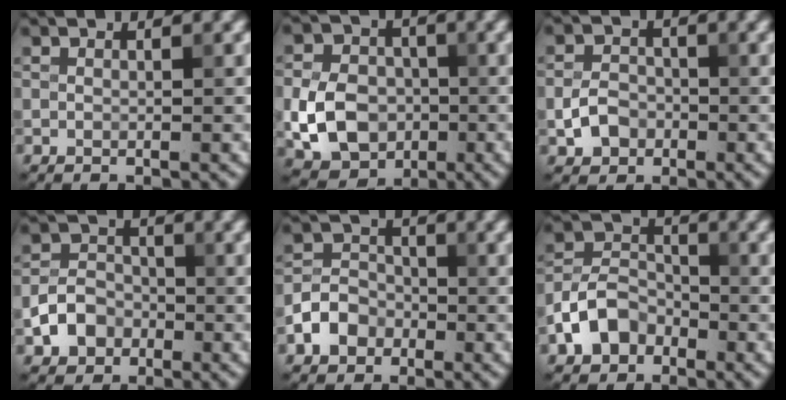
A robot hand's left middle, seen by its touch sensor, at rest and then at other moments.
{"total": 6.6, "force": [-1.5, 5.2, 3.8], "torque": [-0.070, 0.001, -0.037]}
{"total": 2.8, "force": [-1.1, 2.2, 1.4], "torque": [-0.021, 0.002, -0.025]}
{"total": 3.5, "force": [-1.5, 2.8, 1.6], "torque": [-0.028, 0.004, -0.030]}
{"total": 3.6, "force": [-1.7, 2.8, 1.5], "torque": [-0.029, 0.006, -0.035]}
{"total": 4.5, "force": [-2.3, 3.3, 2.0], "torque": [-0.040, 0.004, -0.050]}